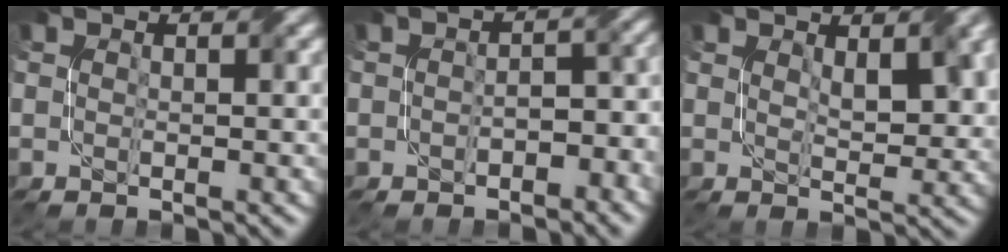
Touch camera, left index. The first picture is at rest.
{"total": 3.3, "force": [-1.8, 1.9, 2.1], "torque": [-0.016, 0.007, -0.023]}
{"total": 3.3, "force": [1.7, 1.3, 2.5], "torque": [-0.040, 0.002, 0.040]}